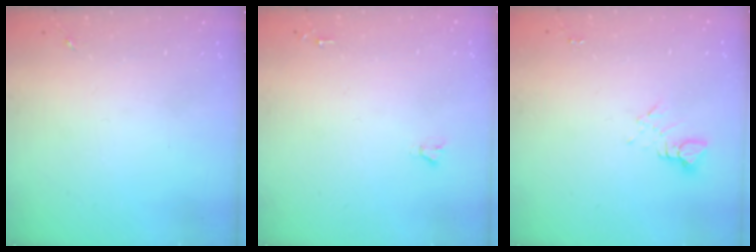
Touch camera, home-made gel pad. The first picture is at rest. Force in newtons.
{"total": 1.6, "press": 1.6, "slide": 0.1}
{"total": 3.8, "press": 3.8, "slide": 0.4}